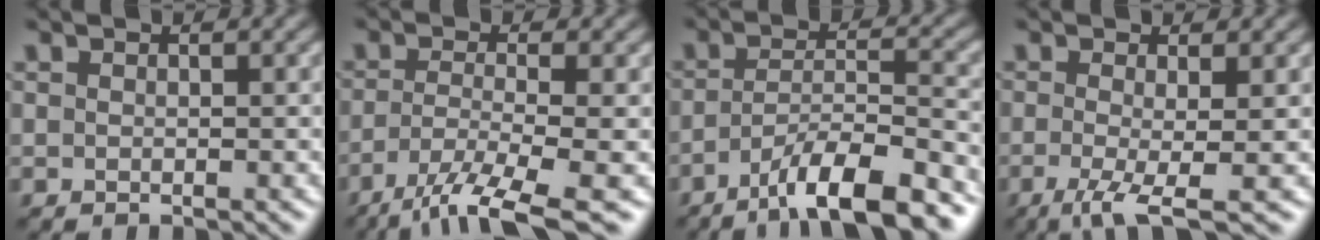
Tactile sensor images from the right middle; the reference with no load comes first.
{"total": 7.0, "force": [-4.7, 1.2, 5.1], "torque": [-0.091, -0.013, -0.092]}
{"total": 9.3, "force": [-6.4, 2.1, 6.4], "torque": [-0.097, 0.005, -0.108]}
{"total": 3.9, "force": [-1.5, 0.5, 3.6], "torque": [-0.077, -0.010, -0.031]}